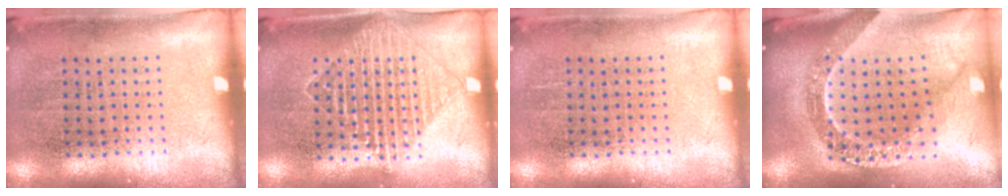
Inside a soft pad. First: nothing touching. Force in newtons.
{"total": 1.6, "press": 1.4, "slide": 0.8}
{"total": 0.0}
{"total": 2.7, "press": 2.2, "slide": 1.7}